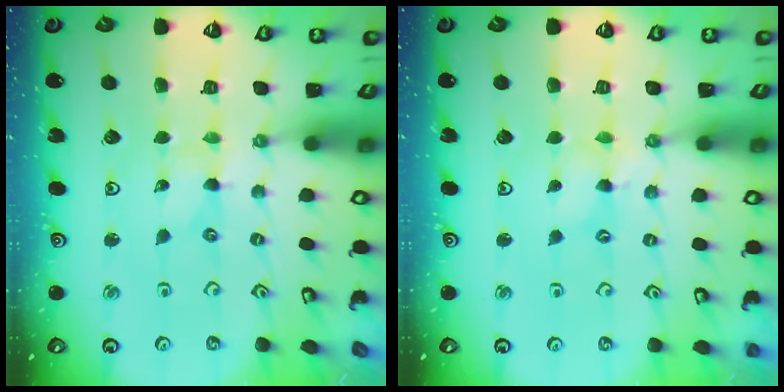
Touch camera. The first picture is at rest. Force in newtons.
{"total": 1.2, "press": 1.2, "slide": 0.3}